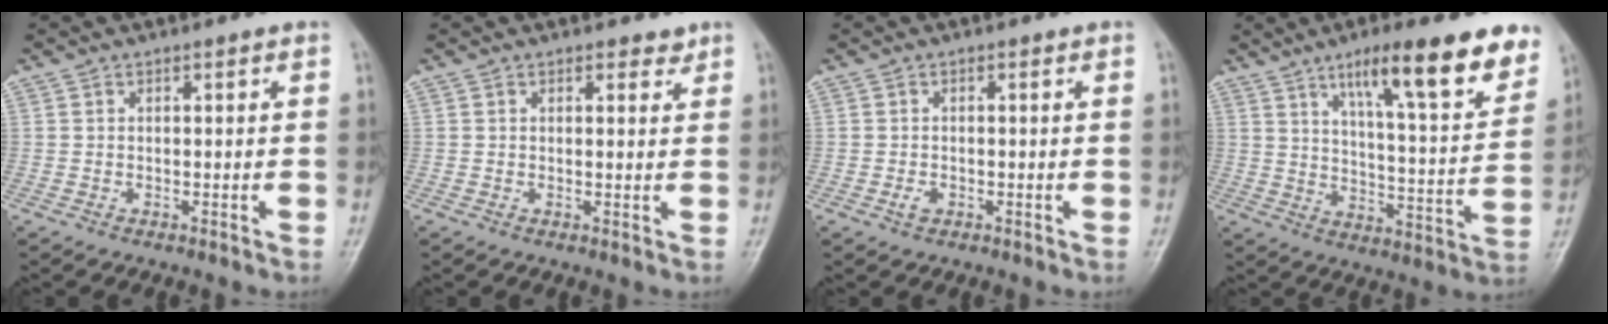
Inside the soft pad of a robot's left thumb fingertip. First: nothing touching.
{"total": 1.7, "force": [1.3, 0.9, 0.7], "torque": [0.002, -0.007, 0.014]}
{"total": 1.3, "force": [-0.5, 0.9, 0.8], "torque": [-0.014, 0.000, -0.010]}
{"total": 18.3, "force": [11.5, 4.0, 13.6], "torque": [-0.165, -0.054, 0.176]}